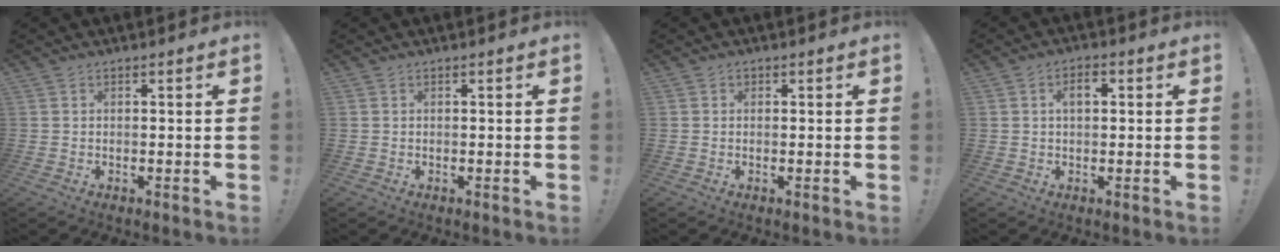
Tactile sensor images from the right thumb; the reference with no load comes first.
{"total": 0.0}
{"total": 0.7, "force": [0.2, 0.6, -0.2], "torque": [0.005, 0.002, 0.004]}
{"total": 3.7, "force": [0.6, 2.1, 3.0], "torque": [-0.039, 0.004, 0.003]}